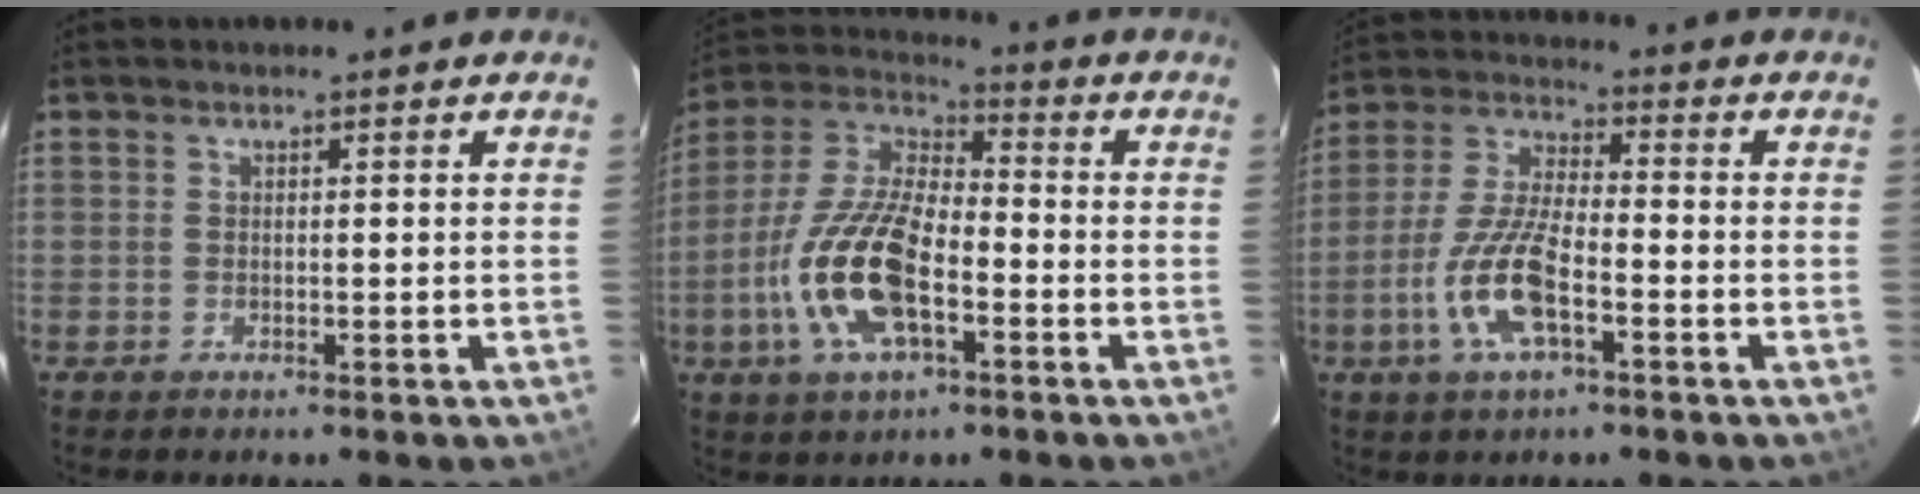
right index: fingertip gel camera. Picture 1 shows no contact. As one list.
[{"total": 16.8, "force": [-5.4, 7.0, 14.2], "torque": [-0.302, -0.003, -0.107]}, {"total": 12.2, "force": [-4.8, 4.0, 10.5], "torque": [-0.226, -0.002, -0.095]}]